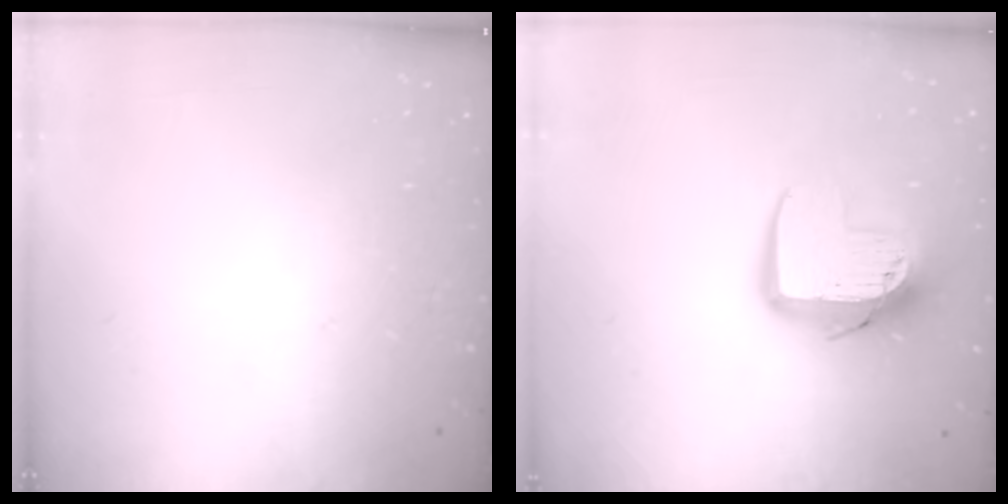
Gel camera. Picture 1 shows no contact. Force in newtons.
{"total": 11.0, "press": 10.9, "slide": 0.9}